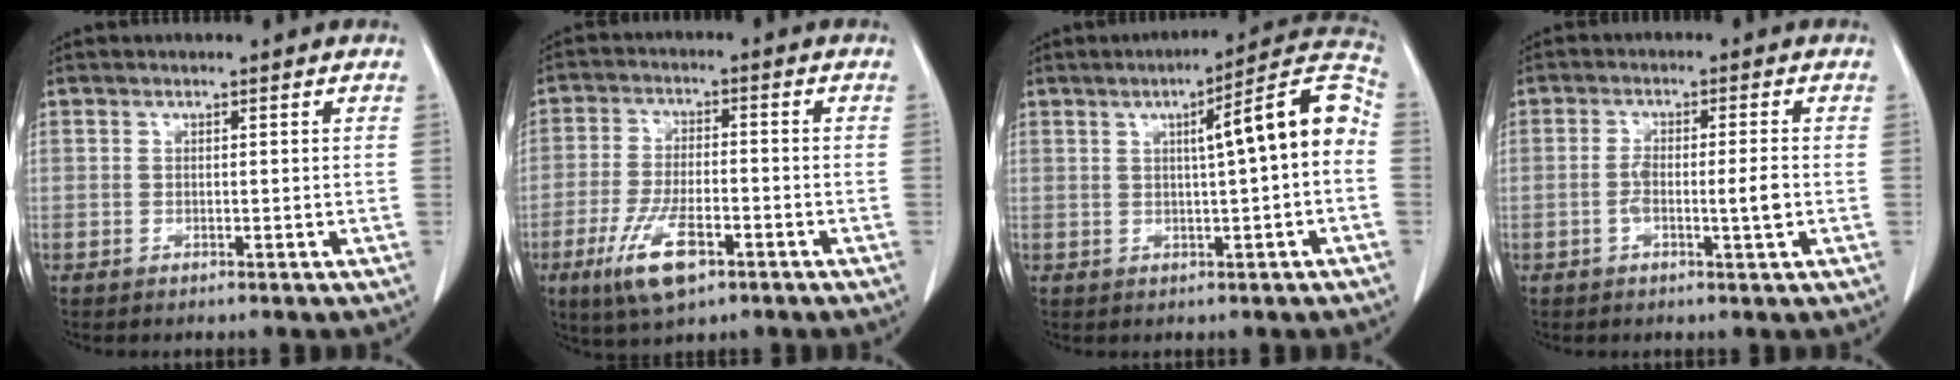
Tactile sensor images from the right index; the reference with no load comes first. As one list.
[{"total": 9.2, "force": [-4.7, 3.1, 7.3], "torque": [-0.149, -0.013, -0.080]}, {"total": 10.3, "force": [0.8, 0.5, 10.2], "torque": [-0.137, 0.029, 0.004]}, {"total": 4.5, "force": [-1.0, 0.4, 4.4], "torque": [-0.081, 0.000, -0.016]}]